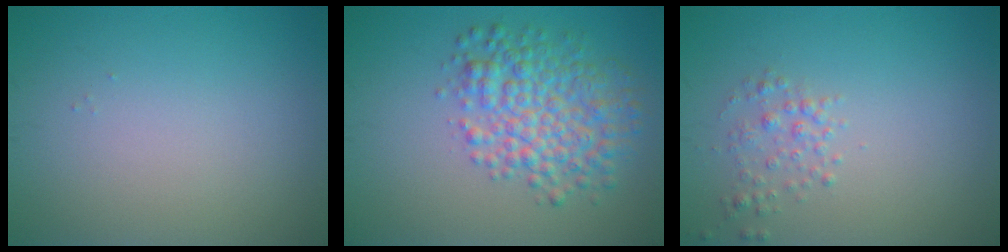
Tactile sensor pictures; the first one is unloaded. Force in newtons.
{"total": 5.8, "press": 5.8, "slide": 0.1}
{"total": 1.6, "press": 1.6, "slide": 0.1}